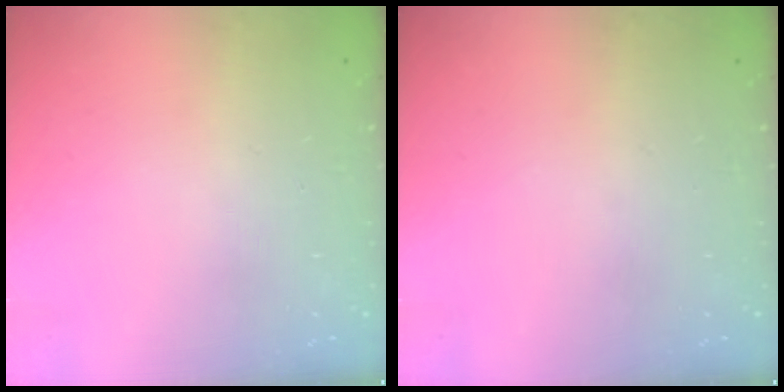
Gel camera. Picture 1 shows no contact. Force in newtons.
{"total": 0.0}